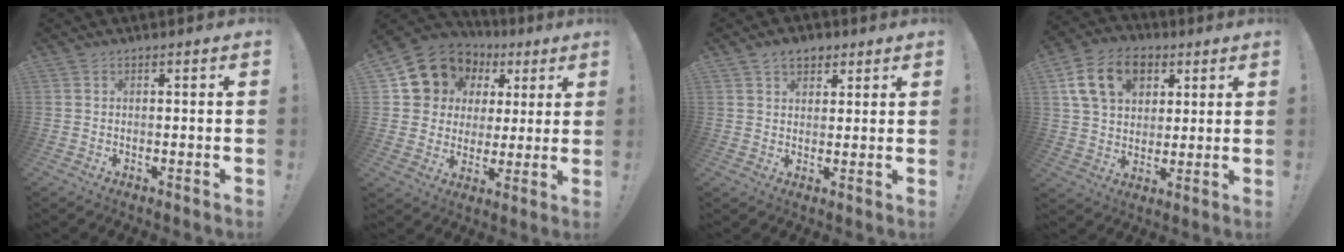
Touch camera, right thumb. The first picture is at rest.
{"total": 12.1, "force": [6.3, 9.9, 3.2], "torque": [-0.057, -0.038, 0.134]}
{"total": 5.5, "force": [3.3, 3.7, 2.2], "torque": [-0.030, -0.009, 0.061]}
{"total": 15.9, "force": [6.4, 11.5, 8.9], "torque": [-0.136, -0.013, 0.125]}